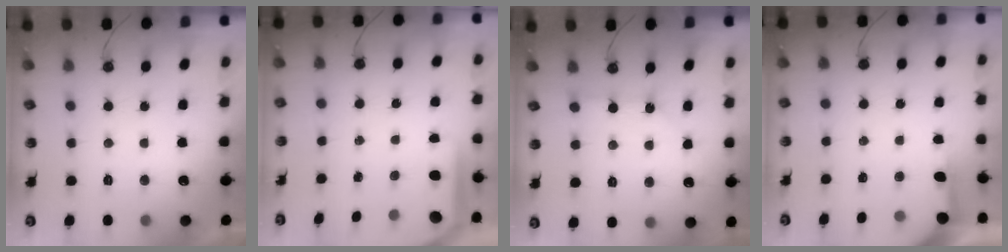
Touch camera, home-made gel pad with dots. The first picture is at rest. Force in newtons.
{"total": 5.6, "press": 5.5, "slide": 0.4}
{"total": 1.2, "press": 1.2, "slide": 0.2}
{"total": 4.0, "press": 3.9, "slide": 0.5}